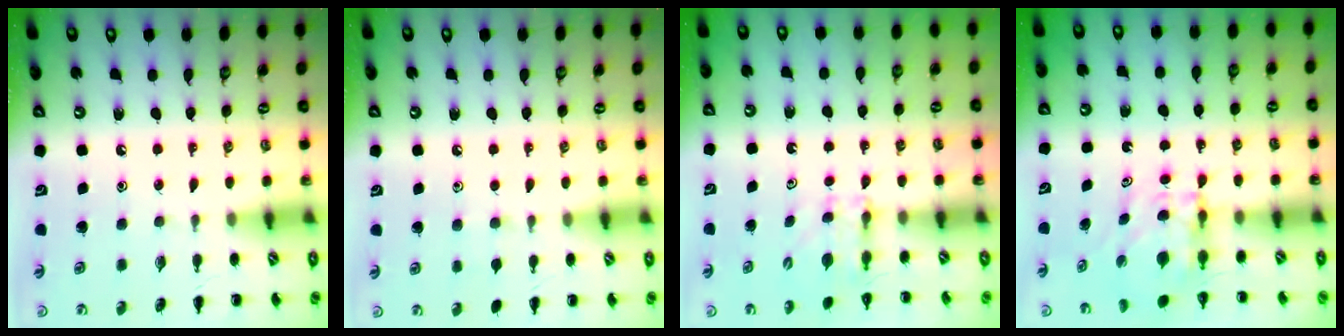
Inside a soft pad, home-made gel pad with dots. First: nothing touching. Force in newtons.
{"total": 4.9, "press": 4.5, "slide": 1.9}
{"total": 3.1, "press": 2.8, "slide": 1.2}
{"total": 7.0, "press": 6.9, "slide": 1.2}